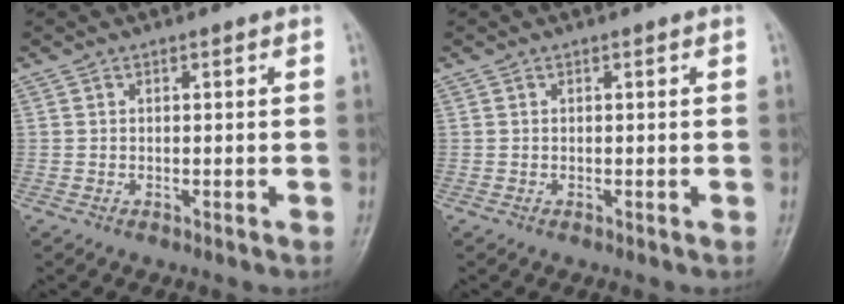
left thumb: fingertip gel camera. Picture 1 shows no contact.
{"total": 0.0}